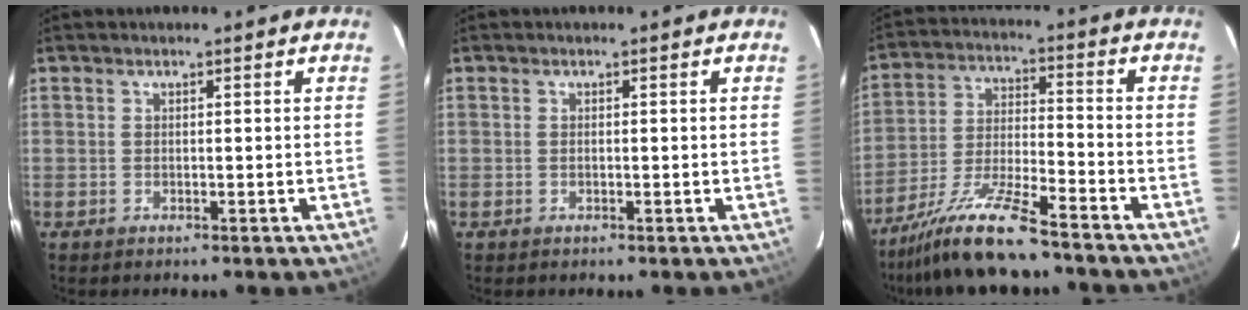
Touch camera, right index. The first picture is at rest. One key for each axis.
{"total": 0.0}
{"total": 12.8, "fx": -10.7, "fy": 1.1, "fz": 6.9, "tx": -0.147, "ty": -0.009, "tz": -0.197}